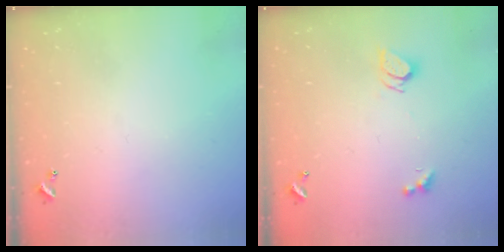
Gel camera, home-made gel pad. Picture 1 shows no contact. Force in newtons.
{"total": 2.3, "press": 2.3, "slide": 0.2}